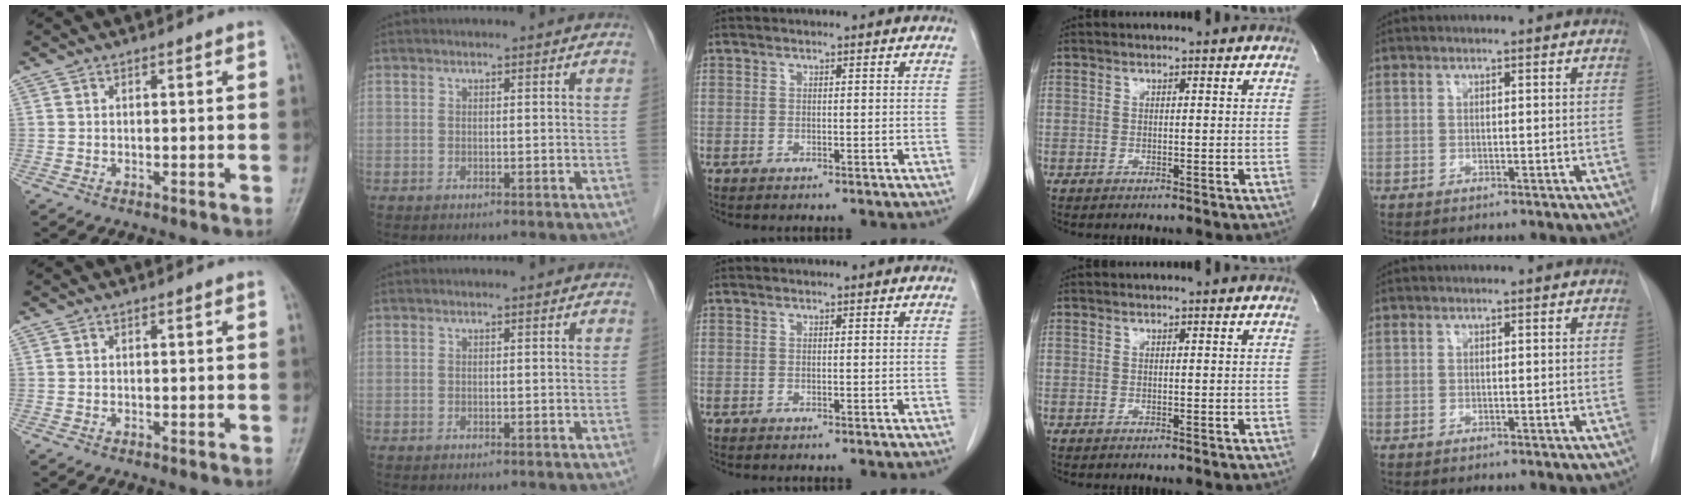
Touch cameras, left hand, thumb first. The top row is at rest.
{}